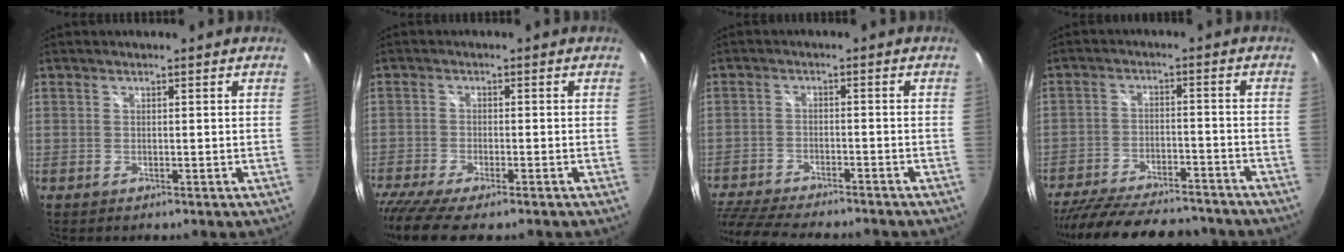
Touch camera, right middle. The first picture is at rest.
{"total": 9.0, "force": [-7.2, 1.3, 5.2], "torque": [-0.129, -0.044, -0.129]}
{"total": 15.4, "force": [-13.3, 3.3, 7.0], "torque": [-0.162, -0.032, -0.216]}
{"total": 23.0, "force": [-19.7, 6.3, 10.0], "torque": [-0.203, -0.020, -0.280]}